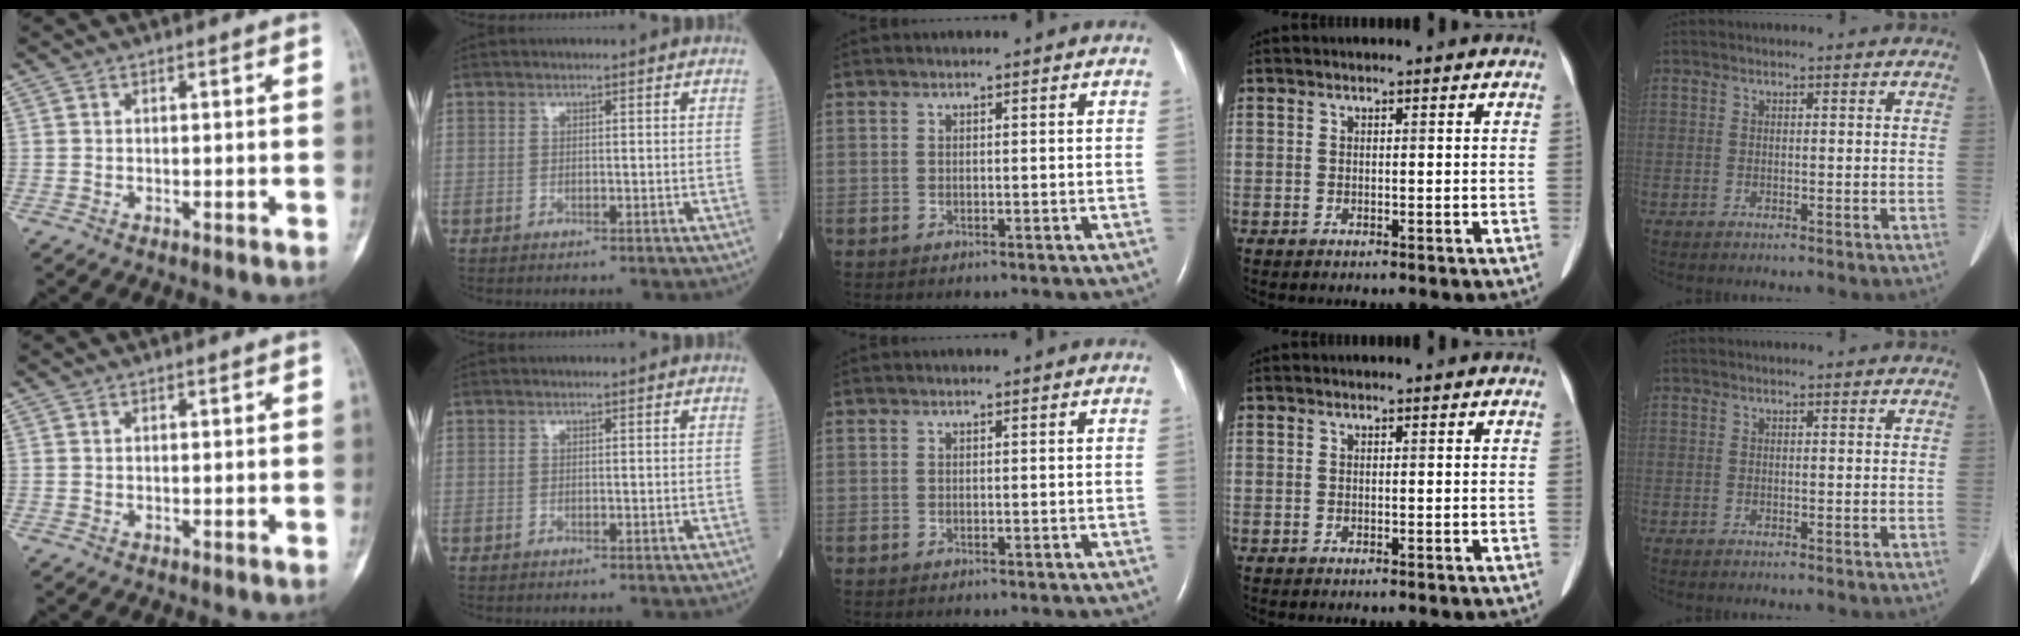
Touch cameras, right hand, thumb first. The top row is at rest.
{}